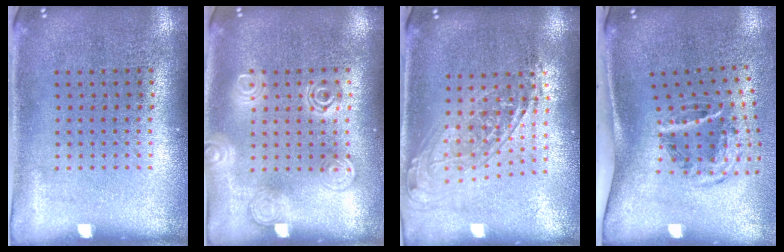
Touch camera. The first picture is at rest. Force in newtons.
{"total": 1.3, "press": 1.3, "slide": 0.1}
{"total": 1.7, "press": 1.4, "slide": 1.0}
{"total": 2.0, "press": 1.2, "slide": 1.7}